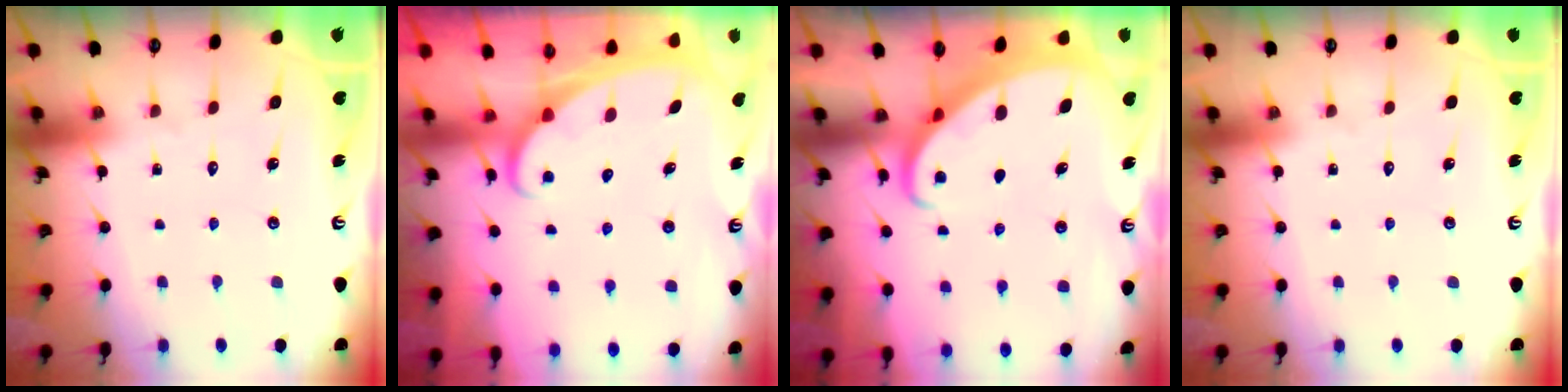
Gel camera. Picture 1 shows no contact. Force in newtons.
{"total": 2.0, "press": 2.0, "slide": 0.1}
{"total": 2.6, "press": 2.6, "slide": 0.3}
{"total": 0.0}